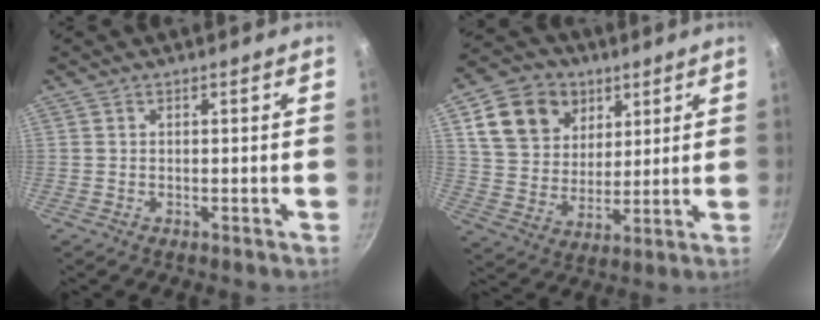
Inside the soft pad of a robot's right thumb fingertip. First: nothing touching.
{"total": 15.1, "force": [6.6, 11.8, 6.9], "torque": [-0.100, -0.013, 0.116]}